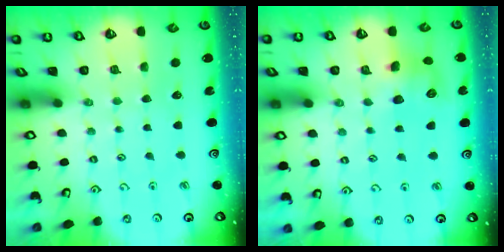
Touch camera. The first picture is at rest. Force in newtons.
{"total": 8.3, "press": 8.3, "slide": 0.8}